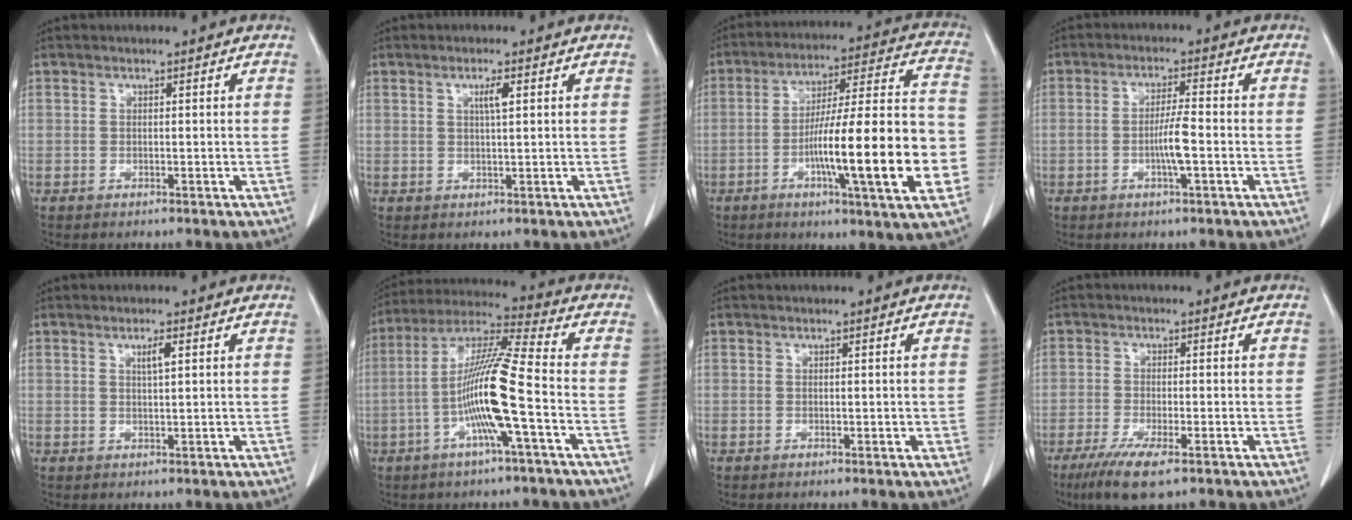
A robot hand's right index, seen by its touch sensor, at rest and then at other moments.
{"total": 2.2, "force": [0.8, 0.0, 2.0], "torque": [-0.038, -0.001, 0.014]}
{"total": 22.1, "force": [-5.5, 1.4, 21.3], "torque": [-0.290, 0.009, -0.080]}
{"total": 4.4, "force": [-1.1, 0.1, 4.3], "torque": [-0.083, 0.000, -0.018]}
{"total": 1.9, "force": [0.8, 0.1, 1.8], "torque": [-0.032, -0.002, 0.014]}
{"total": 13.4, "force": [-3.4, -0.4, 13.0], "torque": [-0.252, 0.005, -0.071]}
{"total": 0.8, "force": [0.1, 0.4, 0.6], "torque": [-0.008, -0.001, 0.005]}
{"total": 6.6, "force": [-4.1, 1.0, 5.1], "torque": [-0.096, -0.018, -0.070]}